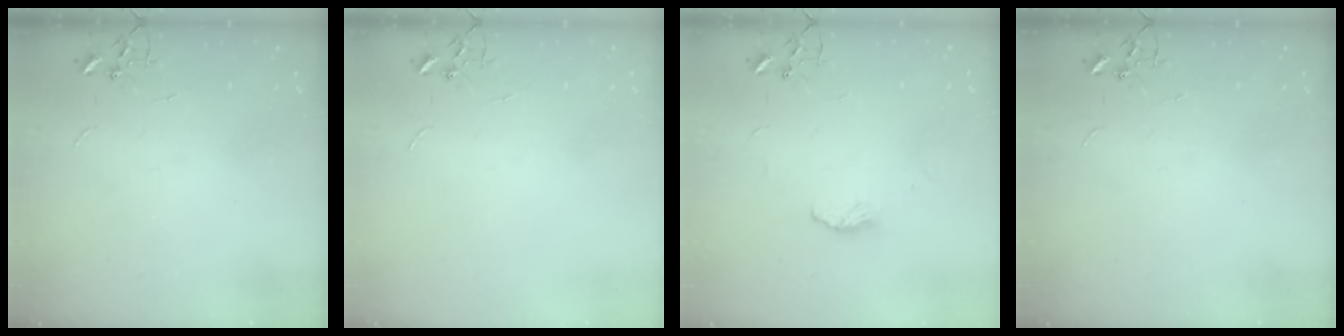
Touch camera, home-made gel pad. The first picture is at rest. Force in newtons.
{"total": 0.0}
{"total": 5.4, "press": 5.4, "slide": 0.2}
{"total": 0.0}